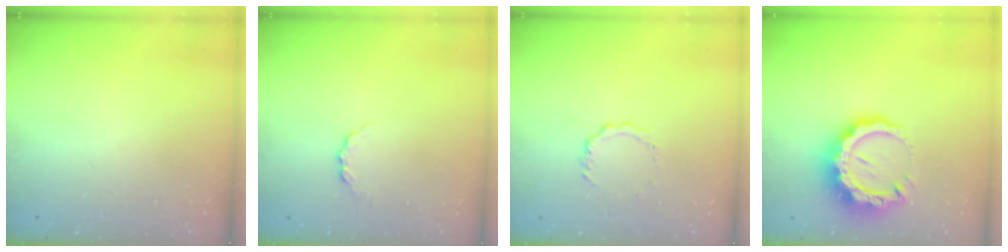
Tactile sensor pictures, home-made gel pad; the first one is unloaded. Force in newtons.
{"total": 4.2, "press": 4.2, "slide": 0.6}
{"total": 3.9, "press": 3.9, "slide": 0.3}
{"total": 14.7, "press": 14.6, "slide": 1.2}